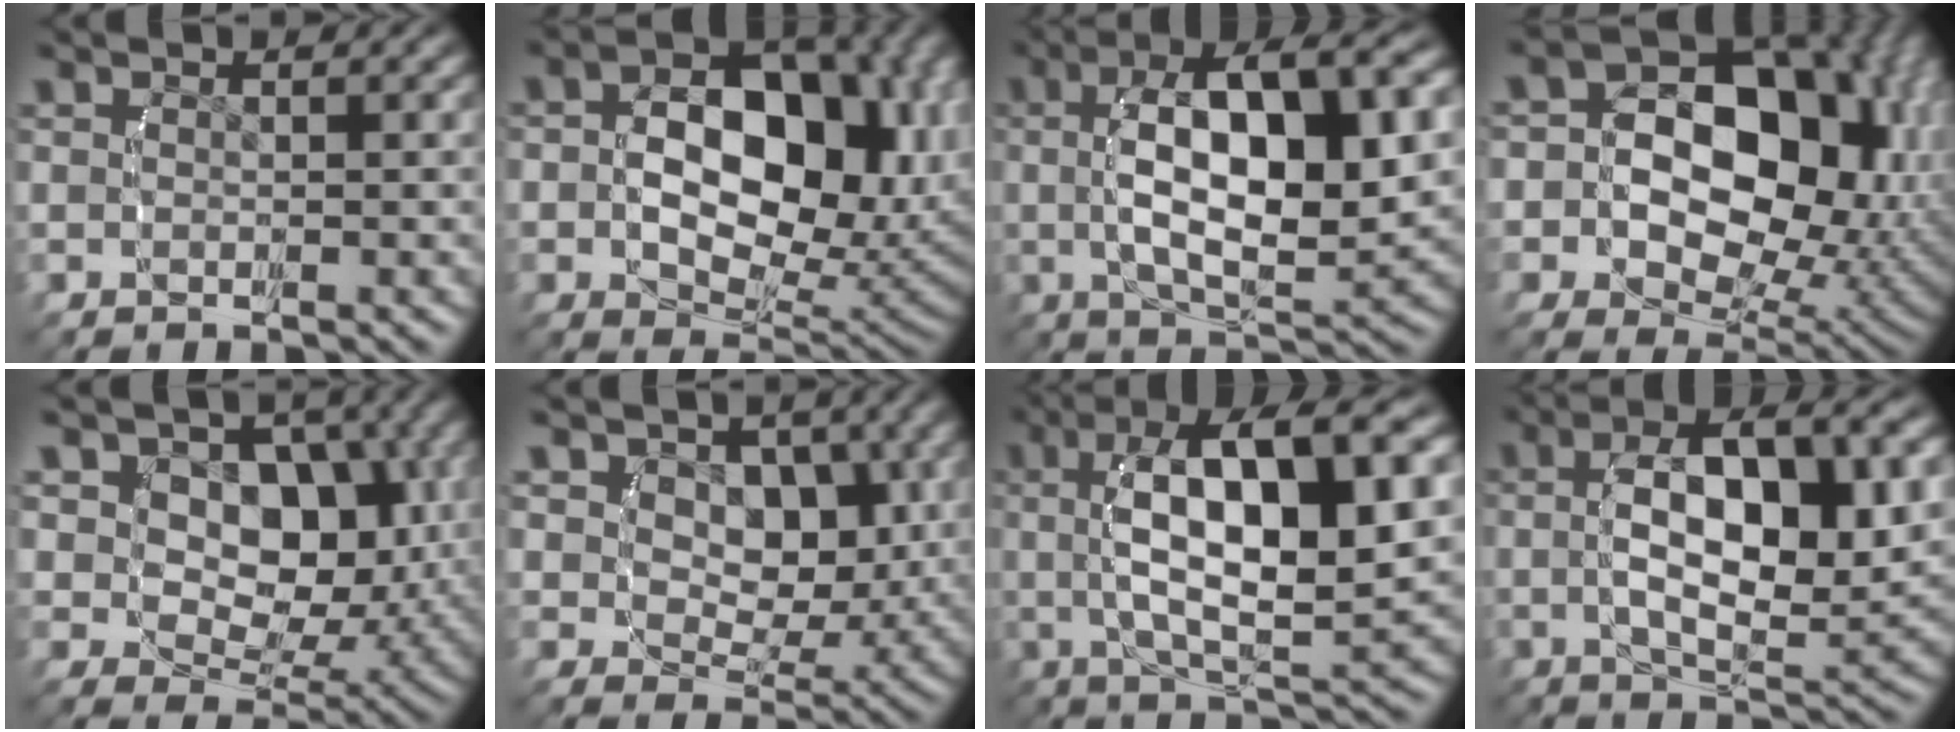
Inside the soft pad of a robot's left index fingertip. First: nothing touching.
{"total": 10.8, "force": [1.6, 6.9, 8.1], "torque": [-0.107, -0.012, 0.027]}
{"total": 10.4, "force": [2.1, 3.9, 9.4], "torque": [-0.149, -0.001, 0.041]}
{"total": 17.1, "force": [1.5, 12.9, 11.1], "torque": [-0.167, -0.029, 0.023]}
{"total": 13.0, "force": [2.6, 10.4, 7.4], "torque": [-0.113, -0.030, 0.045]}
{"total": 6.4, "force": [2.4, 5.0, 3.3], "torque": [-0.048, -0.027, 0.048]}
{"total": 11.4, "force": [2.9, 4.1, 10.3], "torque": [-0.159, 0.002, 0.053]}
{"total": 8.9, "force": [1.9, 3.2, 8.0], "torque": [-0.116, -0.001, 0.034]}